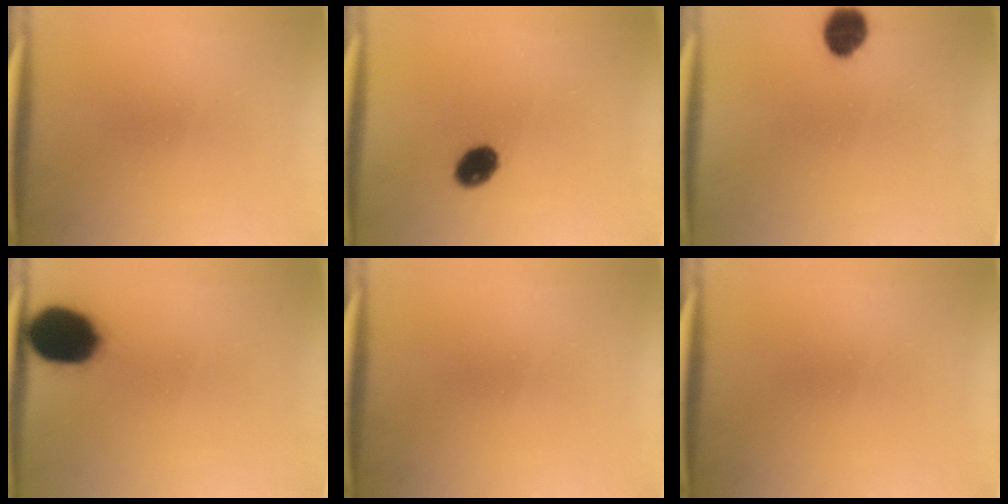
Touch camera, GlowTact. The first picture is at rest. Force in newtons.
{"total": 5.6}
{"total": 7.0}
{"total": 13.4}
{"total": 0.0}
{"total": 0.0}